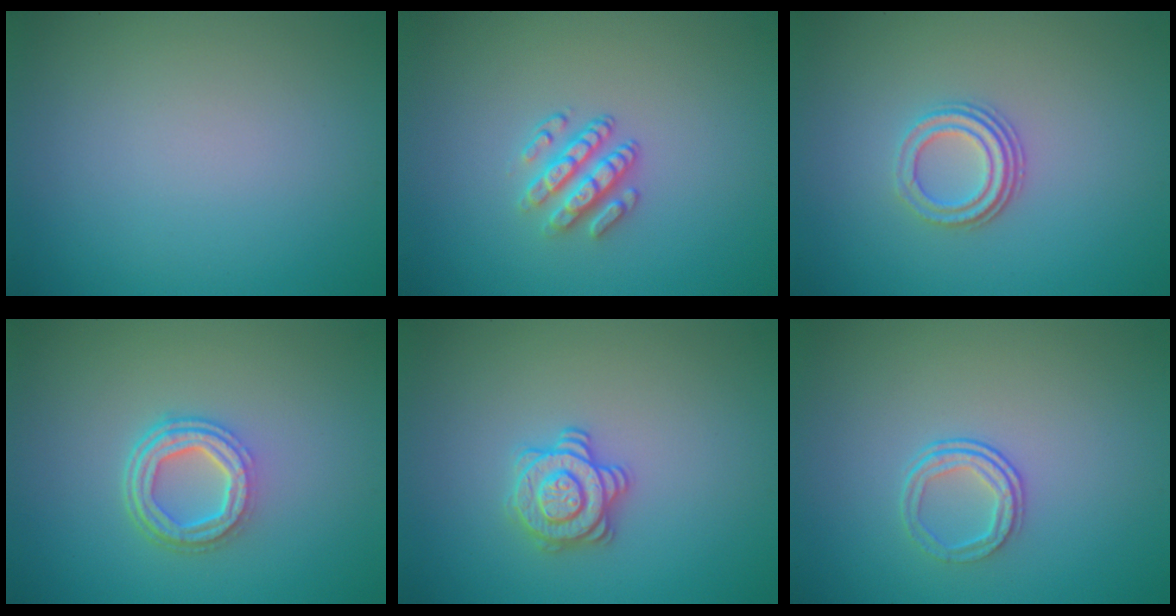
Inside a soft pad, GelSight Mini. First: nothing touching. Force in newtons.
{"total": 2.9, "press": 2.5, "slide": 1.5}
{"total": 3.0, "press": 2.3, "slide": 1.9}
{"total": 4.3, "press": 3.1, "slide": 2.9}
{"total": 2.8, "press": 2.7, "slide": 0.7}
{"total": 2.1, "press": 1.4, "slide": 1.5}